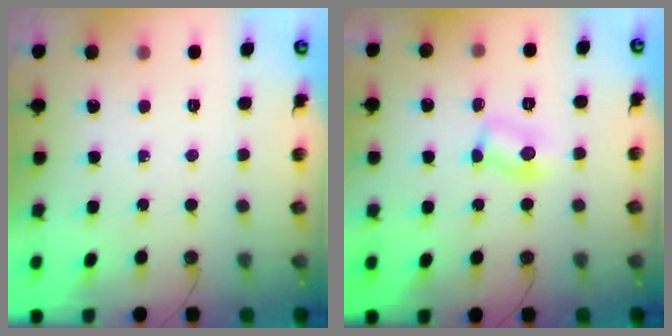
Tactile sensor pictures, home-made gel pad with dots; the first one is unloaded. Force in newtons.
{"total": 3.5, "press": 3.5, "slide": 0.4}